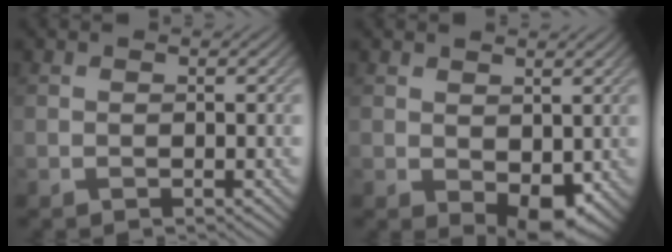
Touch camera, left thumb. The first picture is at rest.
{"total": 4.7, "force": [-0.1, 3.0, 3.6], "torque": [-0.060, -0.019, 0.010]}